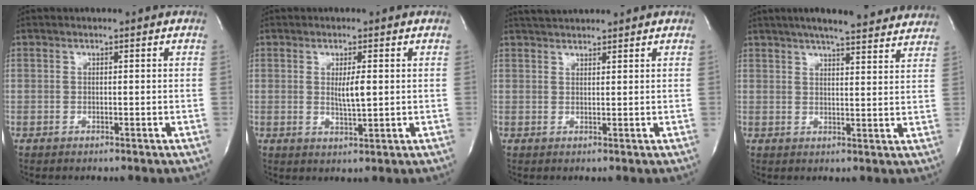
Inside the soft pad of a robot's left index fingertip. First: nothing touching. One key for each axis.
{"total": 3.3, "fx": 0.1, "fy": 0.5, "fz": 3.2, "tx": -0.059, "ty": -0.009, "tz": 0.001}
{"total": 3.4, "fx": 3.2, "fy": 0.3, "fz": 0.9, "tx": -0.020, "ty": 0.025, "tz": 0.059}
{"total": 16.7, "fx": 14.6, "fy": 2.1, "fz": 7.7, "tx": -0.114, "ty": 0.024, "tz": 0.184}